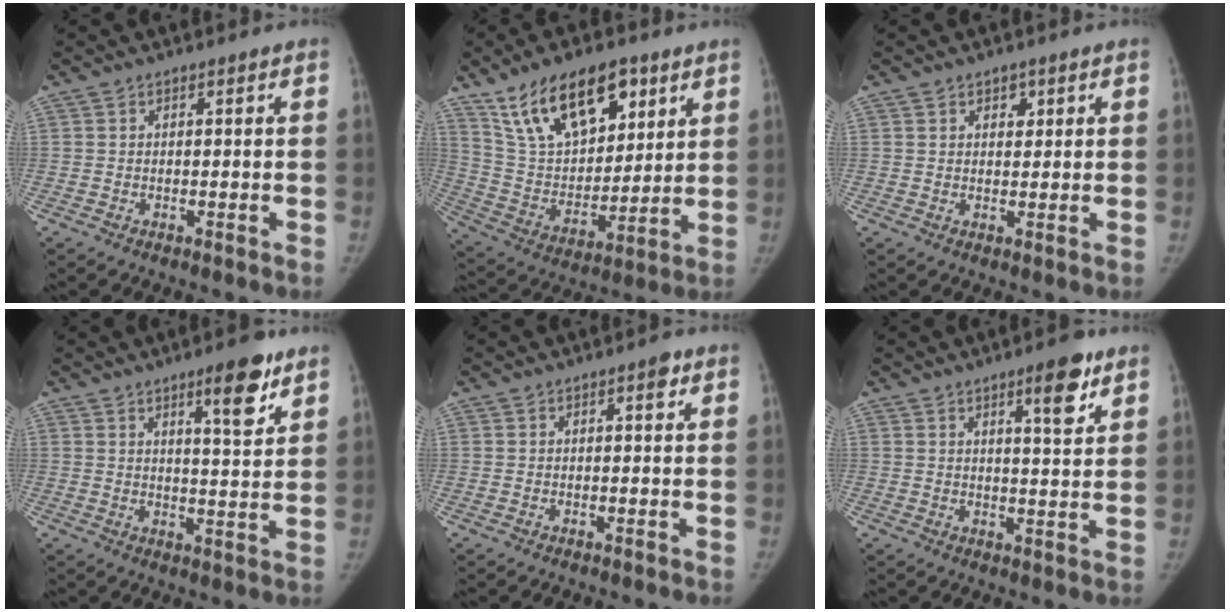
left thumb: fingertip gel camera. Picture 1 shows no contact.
{"total": 20.9, "force": [12.1, 10.8, 13.1], "torque": [-0.183, -0.037, 0.227]}
{"total": 2.3, "force": [1.2, 1.6, 1.0], "torque": [0.000, -0.006, 0.018]}
{"total": 8.2, "force": [5.1, 2.0, 6.1], "torque": [-0.076, -0.033, 0.074]}
{"total": 1.5, "force": [0.7, 0.6, 1.2], "torque": [-0.011, 0.000, 0.007]}
{"total": 6.1, "force": [3.5, 1.8, 4.6], "torque": [-0.052, -0.019, 0.046]}